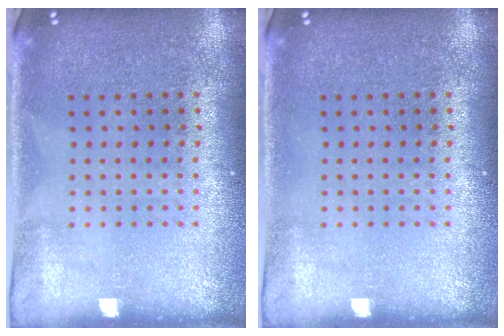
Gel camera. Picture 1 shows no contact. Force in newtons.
{"total": 0.0}